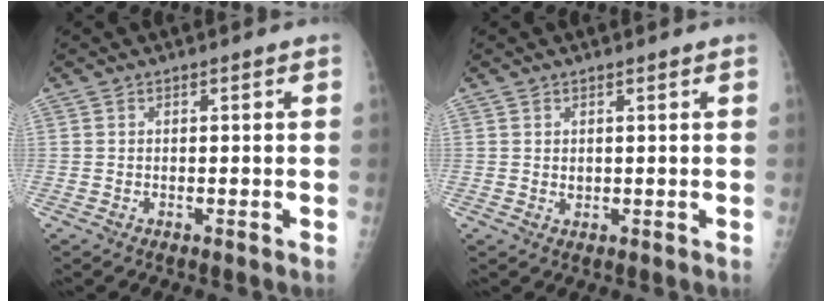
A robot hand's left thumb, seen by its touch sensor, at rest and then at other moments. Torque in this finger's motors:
{"motor_torque": [-0.44, -0.16, 0.28, 0.12, -0.03]}